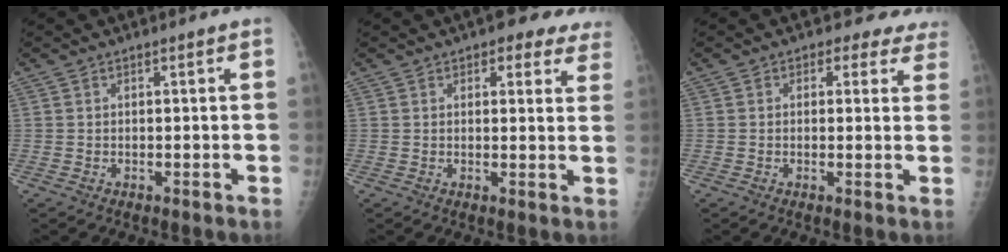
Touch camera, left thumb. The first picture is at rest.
{"total": 9.3, "force": [6.9, 3.7, 5.0], "torque": [-0.013, -0.021, 0.070]}
{"total": 5.6, "force": [4.6, 3.2, 0.7], "torque": [0.031, -0.017, 0.032]}